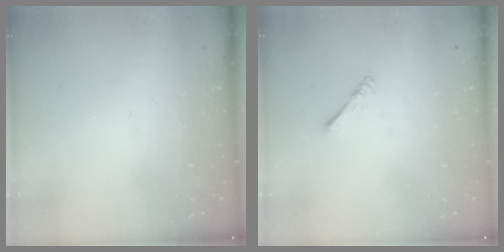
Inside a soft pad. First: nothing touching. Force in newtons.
{"total": 2.0, "press": 1.9, "slide": 0.4}